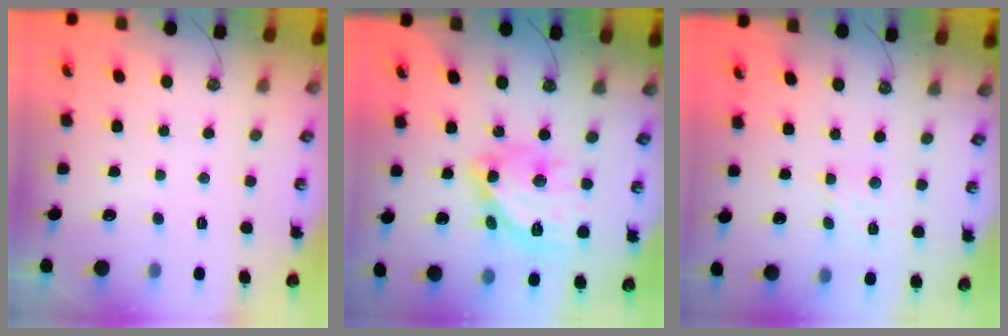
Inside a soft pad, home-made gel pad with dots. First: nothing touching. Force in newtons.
{"total": 15.6, "press": 15.5, "slide": 1.3}
{"total": 2.9, "press": 2.8, "slide": 0.5}